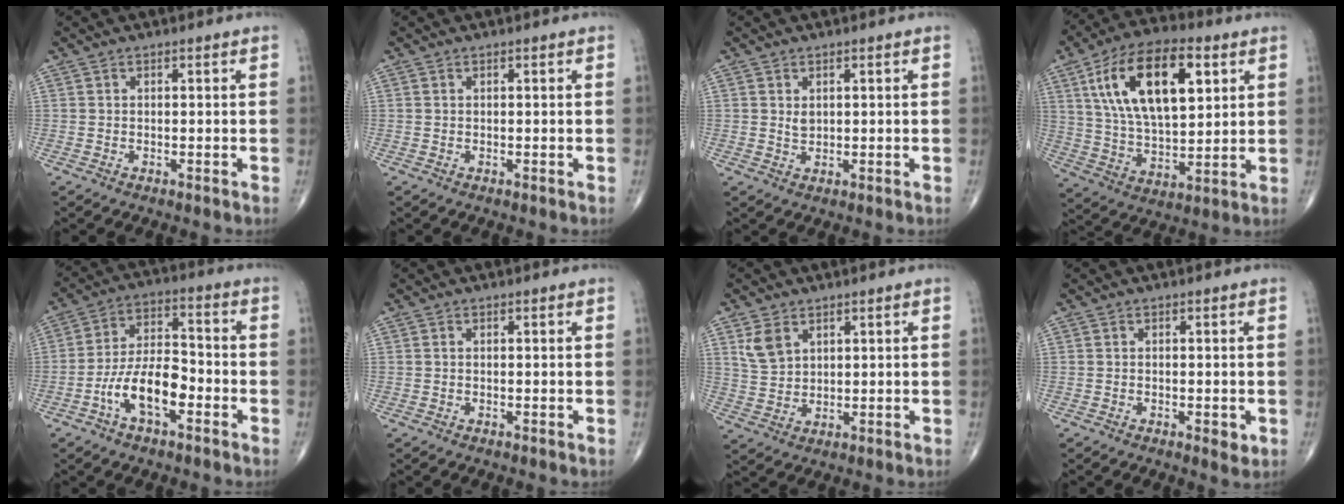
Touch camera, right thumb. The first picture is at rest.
{"total": 0.0}
{"total": 1.4, "force": [0.5, 1.0, 0.9], "torque": [-0.010, -0.006, 0.013]}
{"total": 20.4, "force": [7.3, 9.6, 16.5], "torque": [-0.274, -0.010, 0.129]}
{"total": 11.4, "force": [-4.6, 5.2, 9.0], "torque": [-0.162, 0.039, -0.087]}
{"total": 0.0}
{"total": 5.1, "force": [2.6, 3.4, 2.8], "torque": [-0.048, -0.009, 0.060]}
{"total": 2.0, "force": [-0.6, 0.8, 1.7], "torque": [-0.023, -0.005, -0.009]}